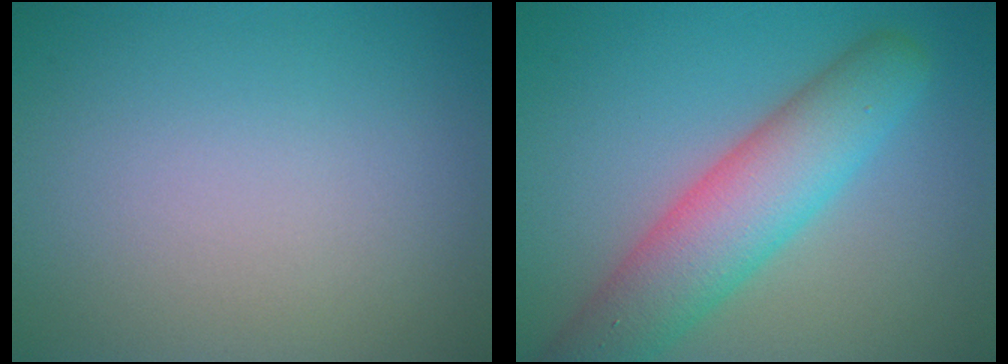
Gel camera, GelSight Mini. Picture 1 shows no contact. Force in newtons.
{"total": 7.1, "press": 7.1, "slide": 0.5}